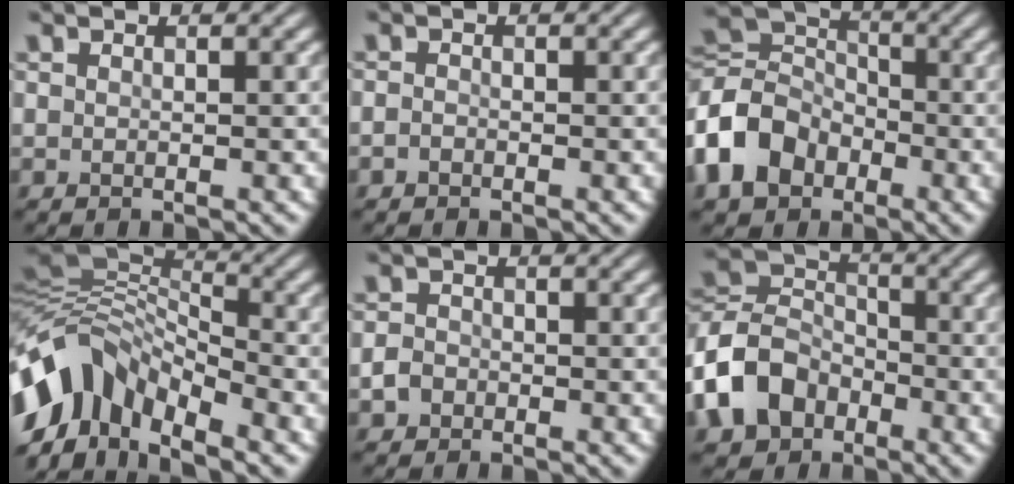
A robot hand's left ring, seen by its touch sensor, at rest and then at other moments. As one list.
[{"total": 0.7, "force": [-0.4, 0.5, 0.3], "torque": [-0.004, -0.002, -0.010]}, {"total": 7.7, "force": [-3.2, 5.8, 3.9], "torque": [-0.082, 0.012, -0.084]}, {"total": 9.3, "force": [-4.7, 5.5, 5.8], "torque": [-0.104, 0.010, -0.103]}, {"total": 1.7, "force": [-0.8, 1.4, 0.6], "torque": [-0.006, 0.002, -0.020]}, {"total": 8.0, "force": [-3.6, 6.0, 3.8], "torque": [-0.080, 0.008, -0.092]}]